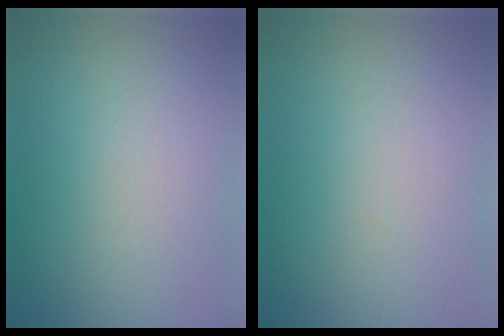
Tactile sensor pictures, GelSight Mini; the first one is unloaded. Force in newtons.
{"total": 0.0}